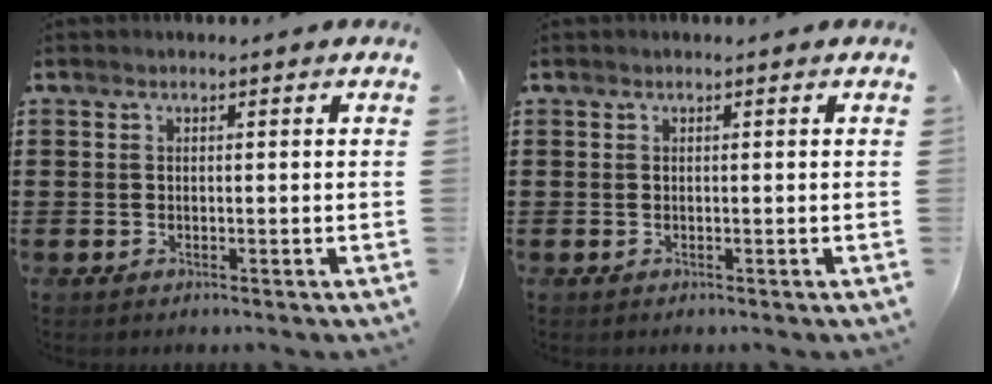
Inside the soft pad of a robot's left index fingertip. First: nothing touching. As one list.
[{"total": 0.0}]